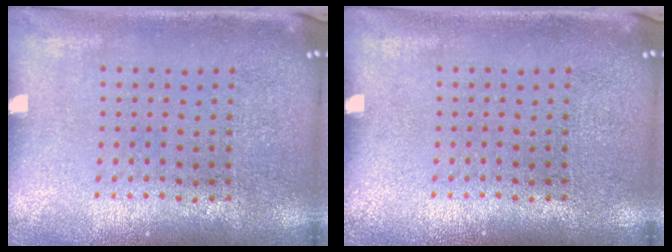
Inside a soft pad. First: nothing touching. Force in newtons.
{"total": 0.0}